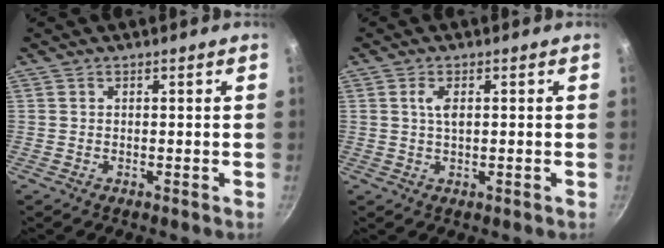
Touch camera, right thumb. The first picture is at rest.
{"total": 2.8, "force": [0.5, 1.1, 2.5], "torque": [-0.052, 0.003, 0.010]}